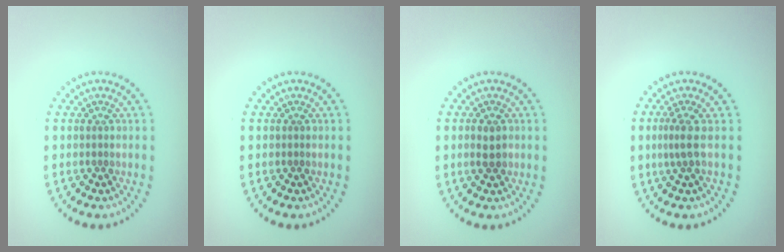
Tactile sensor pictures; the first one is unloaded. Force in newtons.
{"total": 0.0}
{"total": 1.6, "press": 1.6, "slide": 0.1}
{"total": 1.8, "press": 1.3, "slide": 1.3}